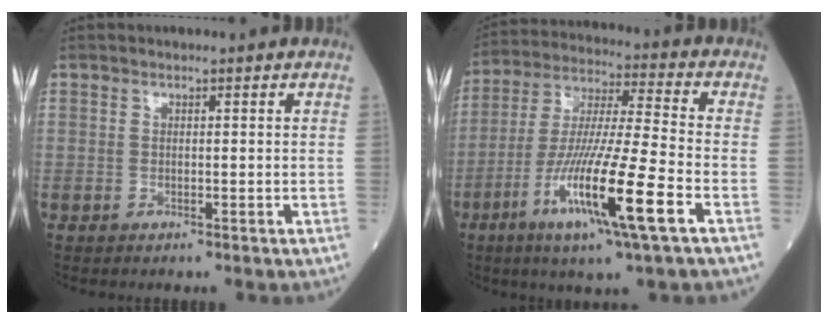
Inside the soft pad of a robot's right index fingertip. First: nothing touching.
{"total": 16.8, "force": [-6.9, -0.1, 15.4], "torque": [-0.305, -0.028, -0.128]}